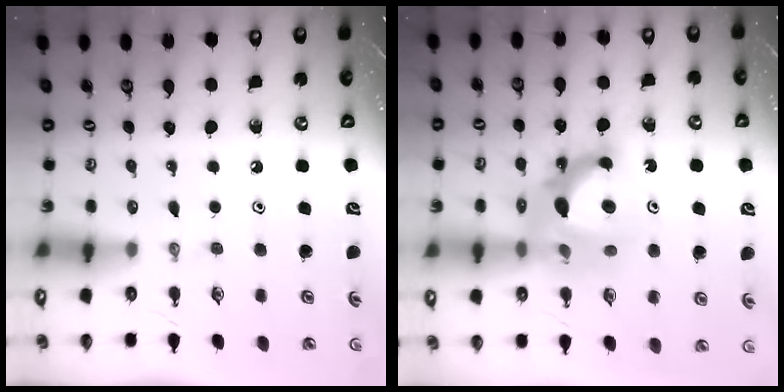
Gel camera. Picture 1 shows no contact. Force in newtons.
{"total": 12.9, "press": 12.9, "slide": 1.1}